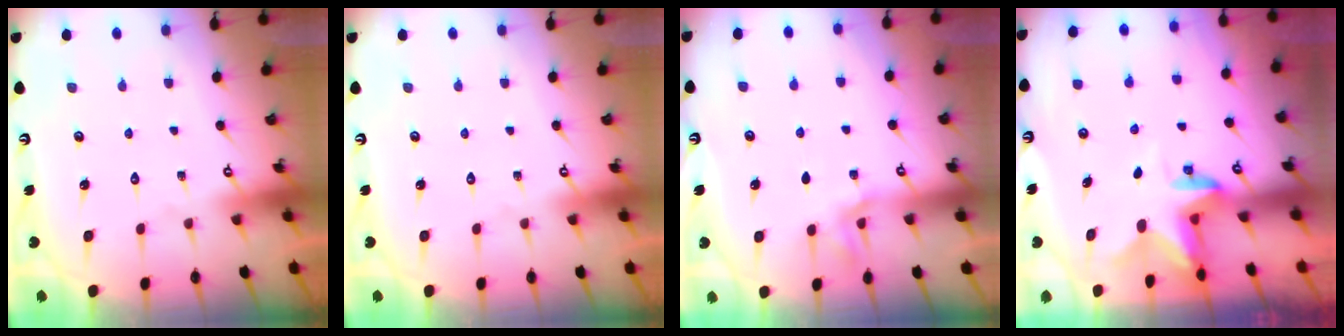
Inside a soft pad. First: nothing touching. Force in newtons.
{"total": 0.0}
{"total": 1.4, "press": 1.4, "slide": 0.2}
{"total": 2.5, "press": 2.5, "slide": 0.5}